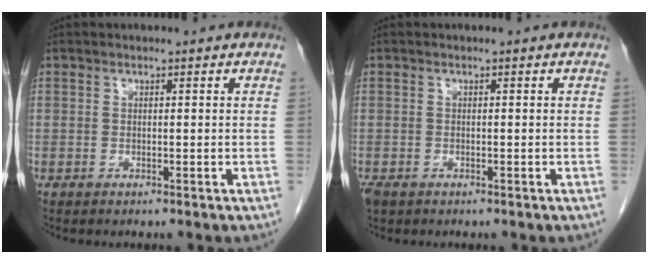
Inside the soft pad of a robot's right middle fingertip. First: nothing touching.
{"total": 1.8, "force": [-1.2, 1.0, 0.8], "torque": [-0.022, -0.003, -0.017]}